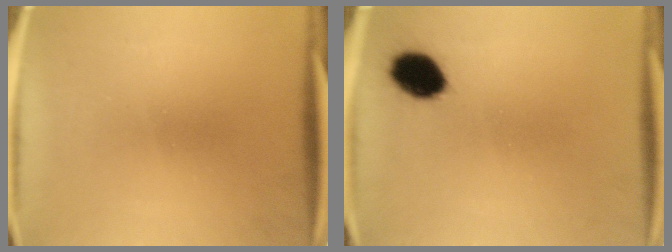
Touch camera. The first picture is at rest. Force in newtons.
{"total": 7.9}